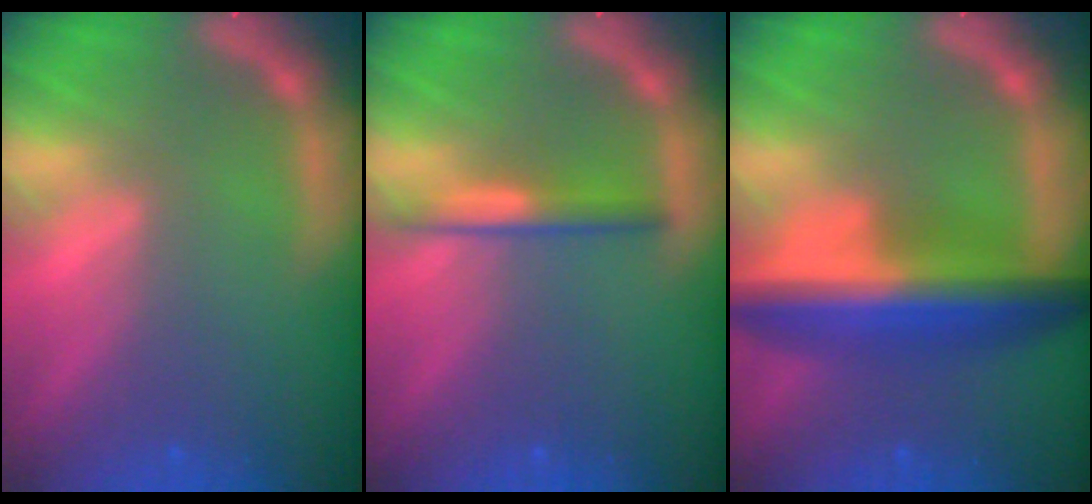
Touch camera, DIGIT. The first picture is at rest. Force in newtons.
{"total": 2.4}
{"total": 9.0}